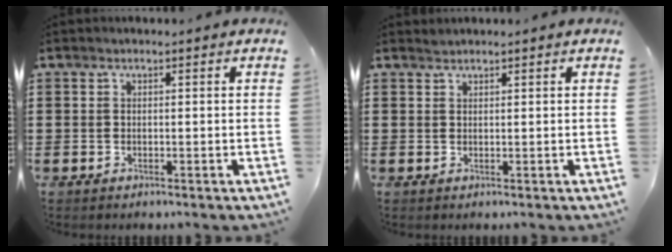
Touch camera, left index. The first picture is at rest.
{"total": 0.6, "force": [0.6, 0.0, -0.1], "torque": [0.000, 0.000, 0.012]}